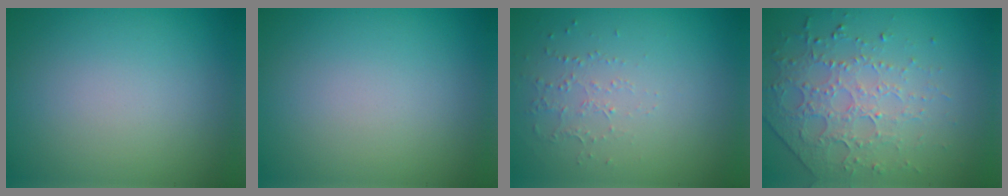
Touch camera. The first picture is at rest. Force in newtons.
{"total": 0.0}
{"total": 1.0, "press": 0.6, "slide": 0.8}
{"total": 4.3, "press": 3.1, "slide": 3.0}